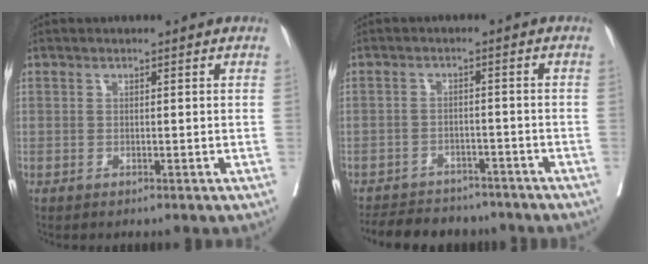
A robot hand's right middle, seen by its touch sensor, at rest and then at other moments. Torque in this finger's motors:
{"motor_torque": [0.11, -0.39, 0.01, 0.00]}